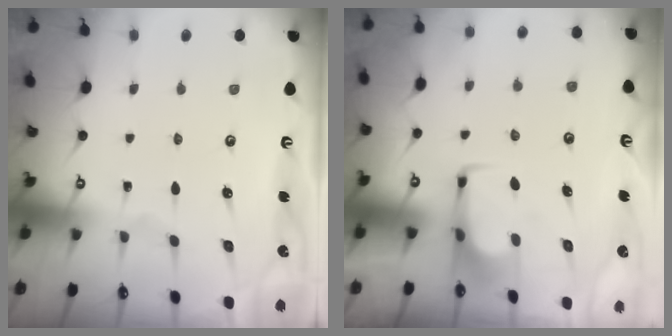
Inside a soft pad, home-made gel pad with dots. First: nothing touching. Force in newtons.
{"total": 1.6, "press": 1.5, "slide": 0.5}